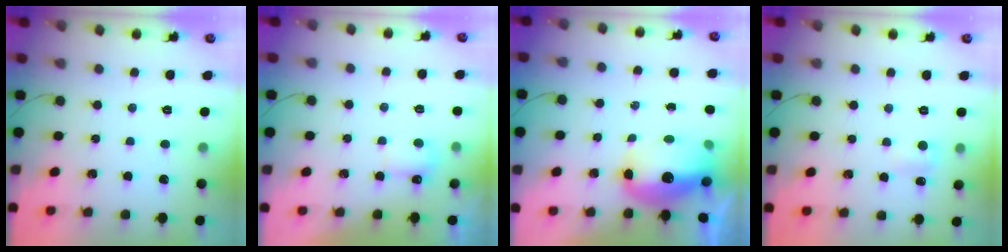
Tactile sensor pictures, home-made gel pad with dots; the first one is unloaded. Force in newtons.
{"total": 2.8, "press": 2.7, "slide": 0.6}
{"total": 13.4, "press": 13.1, "slide": 3.0}
{"total": 5.3, "press": 5.0, "slide": 1.6}